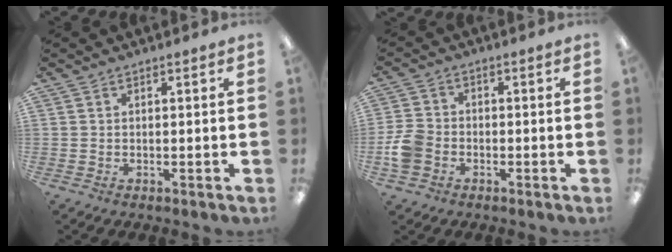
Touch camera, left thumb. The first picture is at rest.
{"total": 6.2, "force": [-2.1, 4.9, 3.3], "torque": [-0.071, 0.013, -0.037]}